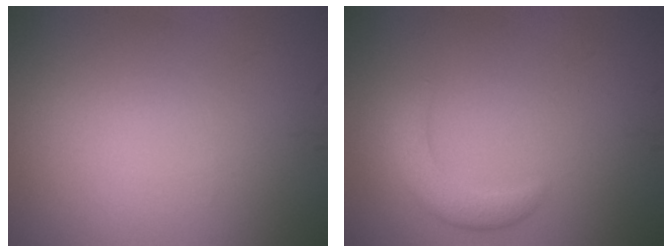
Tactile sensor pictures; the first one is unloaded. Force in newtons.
{"total": 2.7, "press": 2.6, "slide": 0.2}